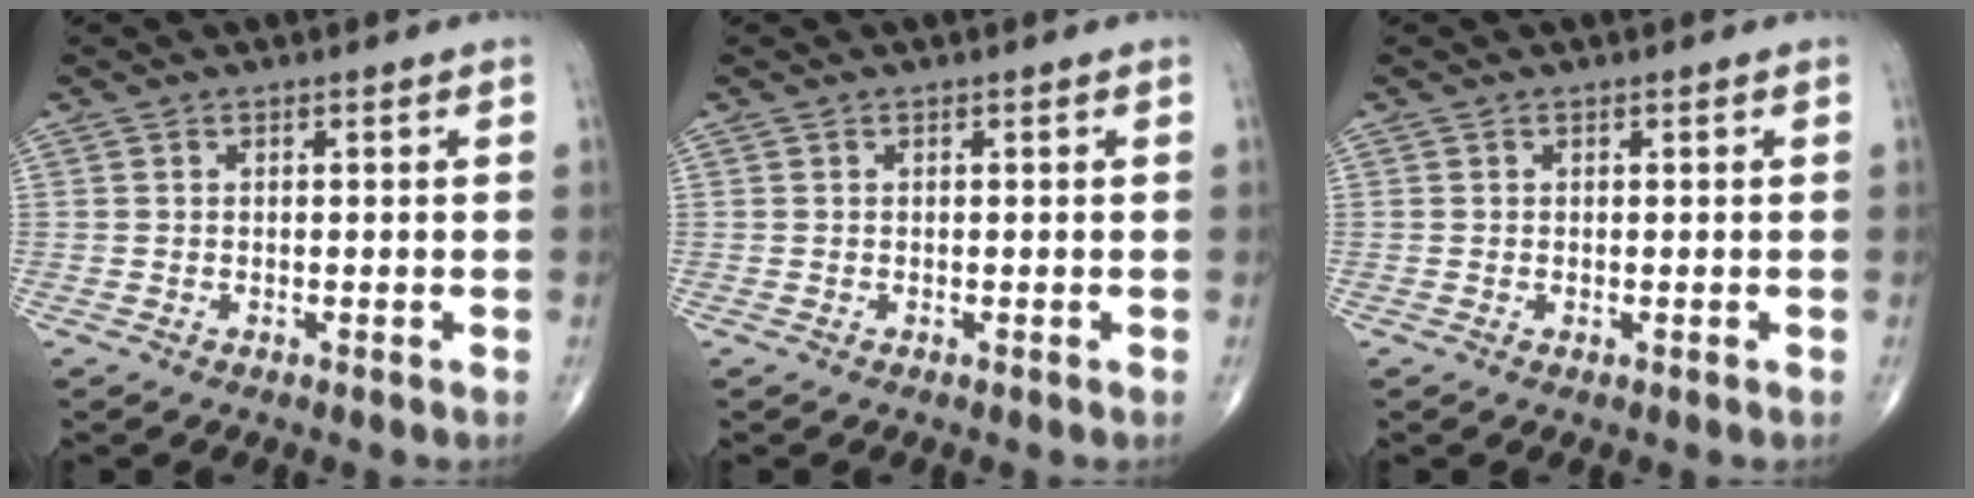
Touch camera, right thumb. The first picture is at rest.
{"total": 0.0}
{"total": 0.0}